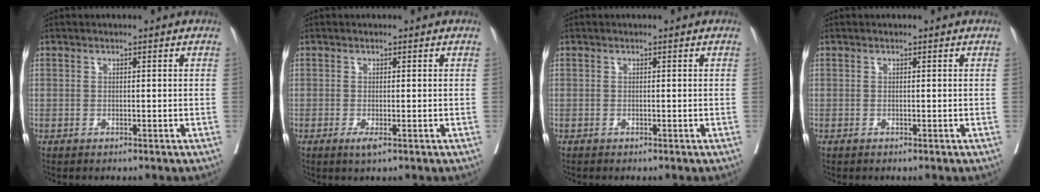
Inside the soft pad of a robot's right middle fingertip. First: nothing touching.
{"total": 1.5, "force": [-0.7, 0.2, 1.3], "torque": [-0.019, -0.005, -0.012]}
{"total": 0.0}
{"total": 0.0}